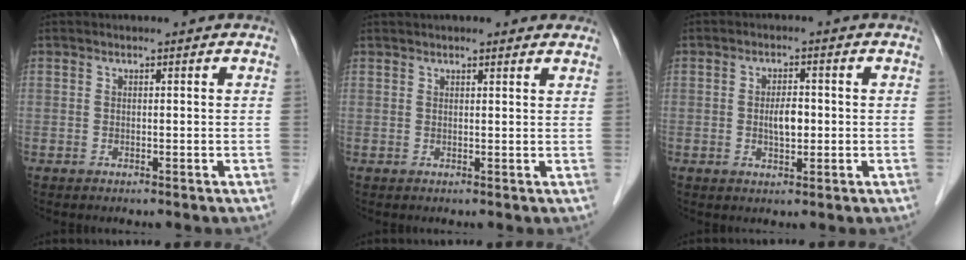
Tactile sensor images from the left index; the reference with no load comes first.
{"total": 5.2, "force": [4.5, 1.0, 2.4], "torque": [-0.028, 0.028, 0.053]}
{"total": 3.4, "force": [-0.3, 1.4, 3.1], "torque": [-0.056, 0.002, -0.004]}